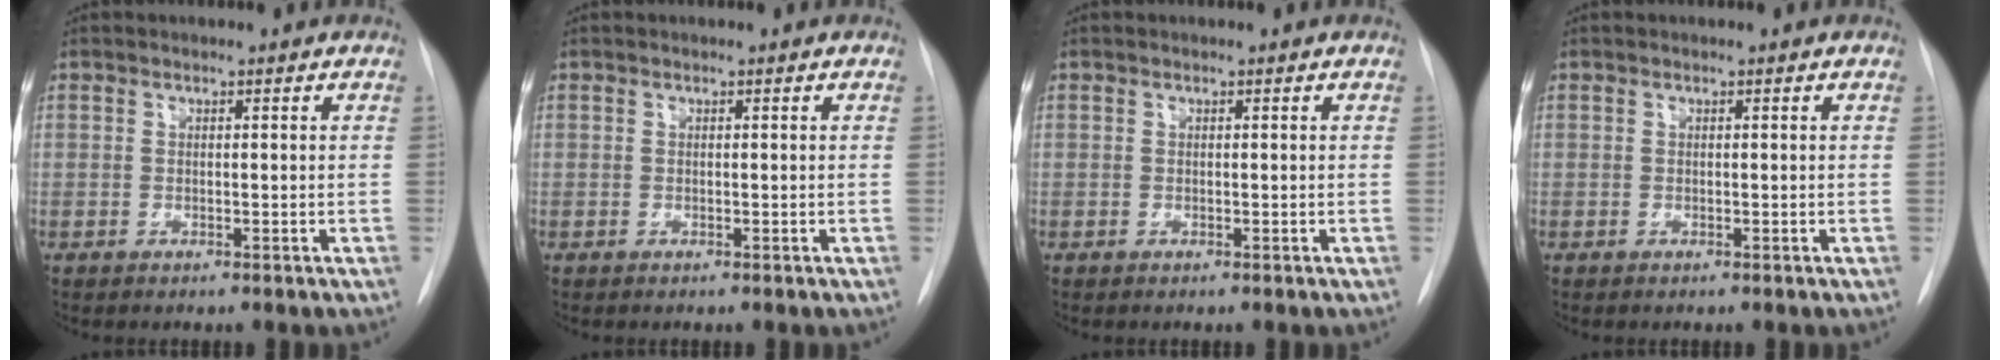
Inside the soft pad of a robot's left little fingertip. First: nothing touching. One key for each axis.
{"total": 0.0}
{"total": 0.0}
{"total": 0.0}